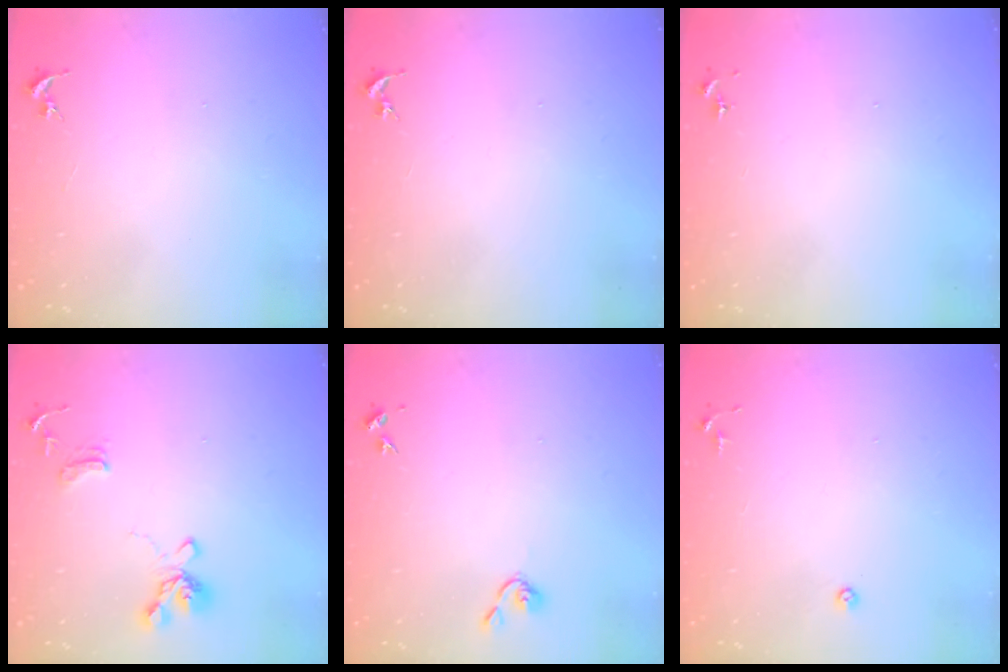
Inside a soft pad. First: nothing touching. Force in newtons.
{"total": 0.0}
{"total": 0.0}
{"total": 14.7, "press": 14.6, "slide": 1.5}
{"total": 3.7, "press": 3.6, "slide": 0.7}
{"total": 3.5, "press": 3.4, "slide": 0.7}